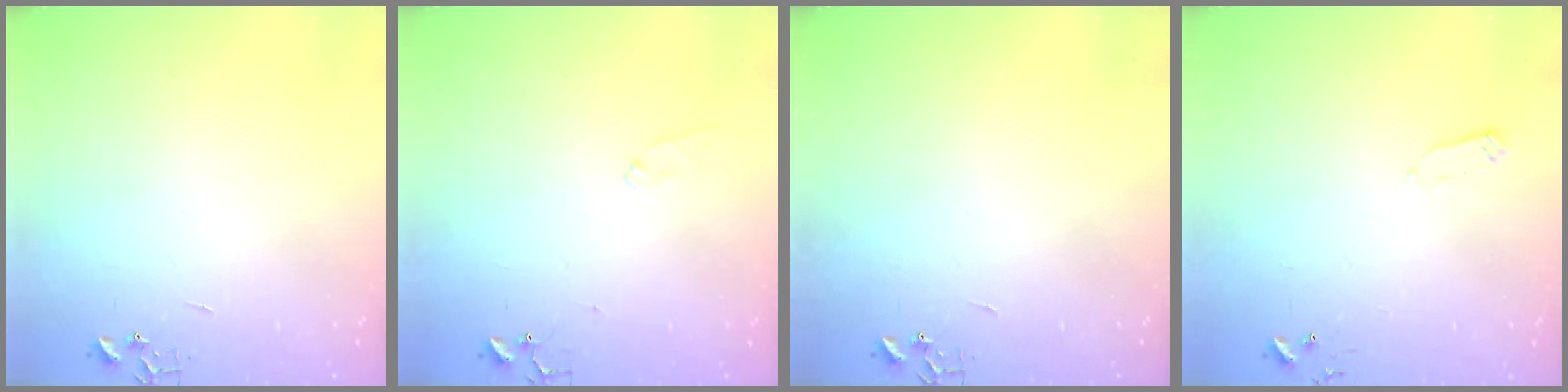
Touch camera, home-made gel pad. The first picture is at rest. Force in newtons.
{"total": 6.8, "press": 6.8, "slide": 0.7}
{"total": 0.0}
{"total": 2.4, "press": 2.4, "slide": 0.4}